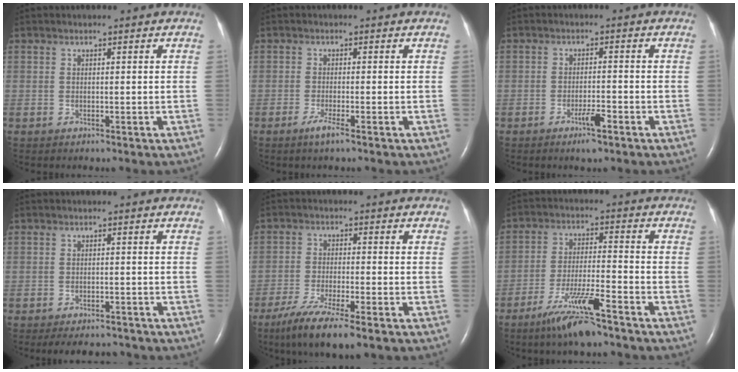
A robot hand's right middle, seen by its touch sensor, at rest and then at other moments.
{"total": 2.2, "force": [-1.3, -0.1, 1.7], "torque": [-0.041, -0.006, -0.027]}
{"total": 3.2, "force": [-2.0, 0.3, 2.4], "torque": [-0.048, -0.004, -0.034]}
{"total": 6.4, "force": [-5.8, 2.0, 1.9], "torque": [-0.026, -0.007, -0.074]}
{"total": 9.4, "force": [-6.5, 0.7, 6.7], "torque": [-0.122, -0.025, -0.107]}
{"total": 9.0, "force": [-6.5, 0.3, 6.3], "torque": [-0.127, -0.024, -0.119]}